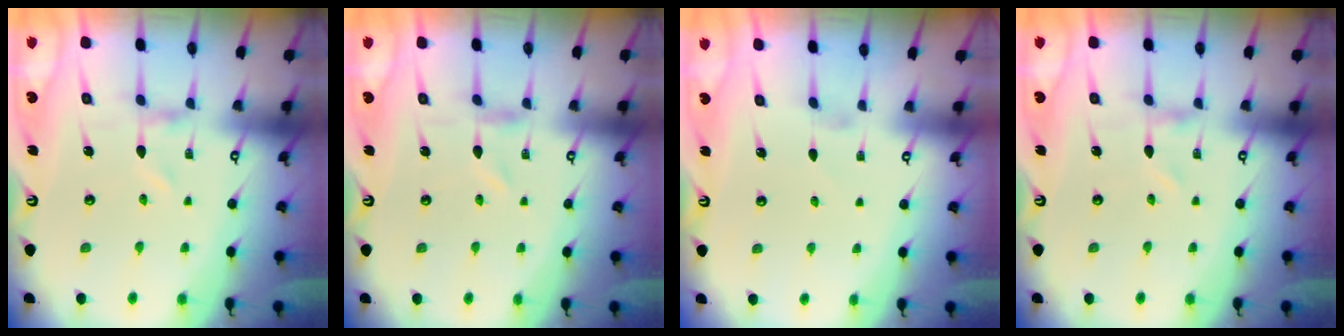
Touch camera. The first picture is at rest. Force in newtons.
{"total": 0.0}
{"total": 0.0}
{"total": 0.0}